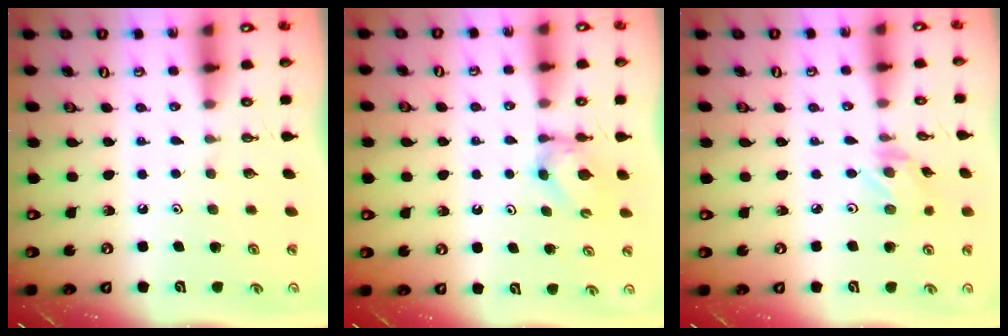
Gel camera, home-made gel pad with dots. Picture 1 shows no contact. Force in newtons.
{"total": 4.5, "press": 4.4, "slide": 0.7}
{"total": 2.1, "press": 2.1, "slide": 0.3}